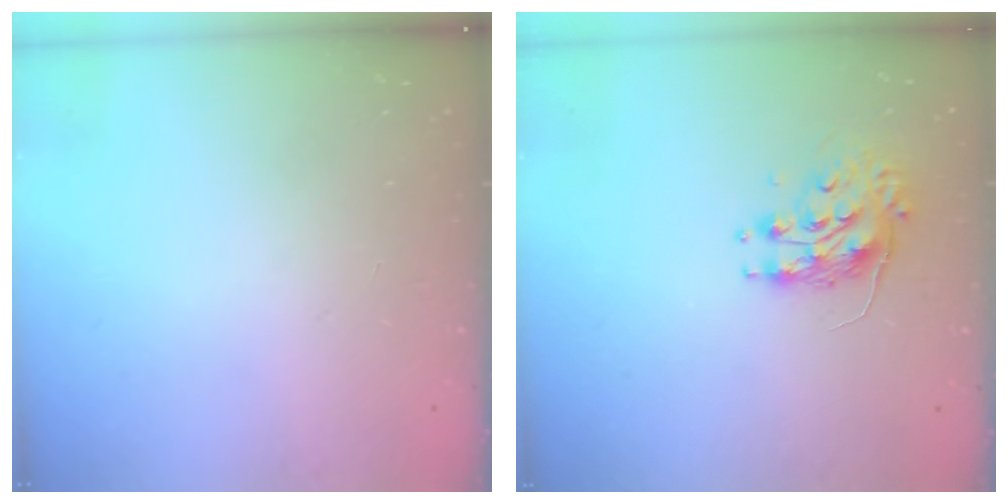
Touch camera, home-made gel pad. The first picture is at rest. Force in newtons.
{"total": 8.1, "press": 8.1, "slide": 0.1}